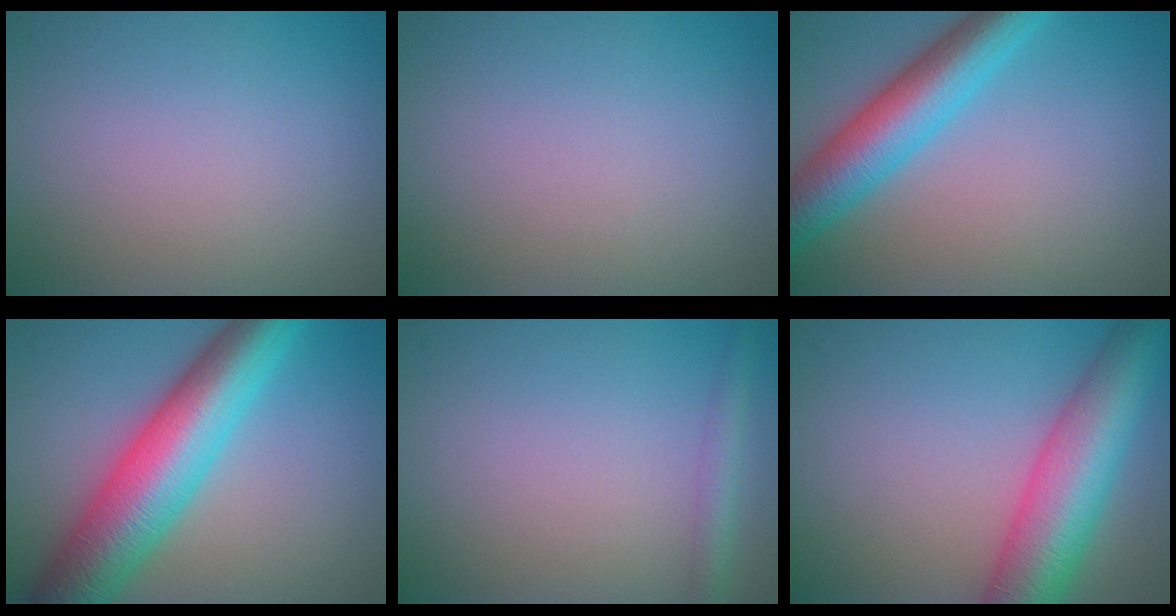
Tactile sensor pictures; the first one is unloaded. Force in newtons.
{"total": 0.0}
{"total": 7.2, "press": 7.2, "slide": 0.2}
{"total": 10.5, "press": 10.5, "slide": 0.1}
{"total": 2.2, "press": 2.2, "slide": 0.1}
{"total": 9.5, "press": 9.5, "slide": 0.3}